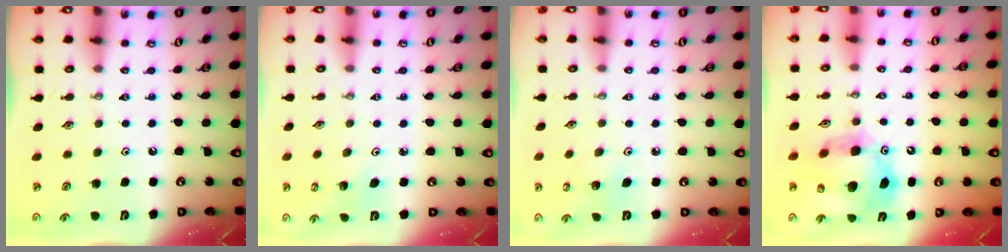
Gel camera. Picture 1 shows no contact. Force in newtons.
{"total": 3.0, "press": 2.9, "slide": 0.4}
{"total": 4.2, "press": 4.2, "slide": 0.2}
{"total": 14.7, "press": 14.6, "slide": 1.7}